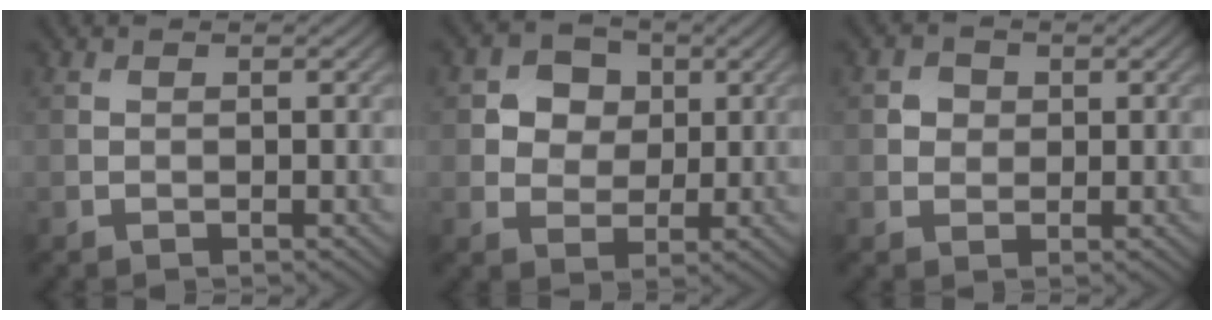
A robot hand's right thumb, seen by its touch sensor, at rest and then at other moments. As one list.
[{"total": 5.5, "force": [1.7, 4.8, 2.2], "torque": [-0.062, 0.000, 0.025]}, {"total": 2.1, "force": [0.3, 1.9, 0.7], "torque": [-0.012, -0.002, 0.002]}]